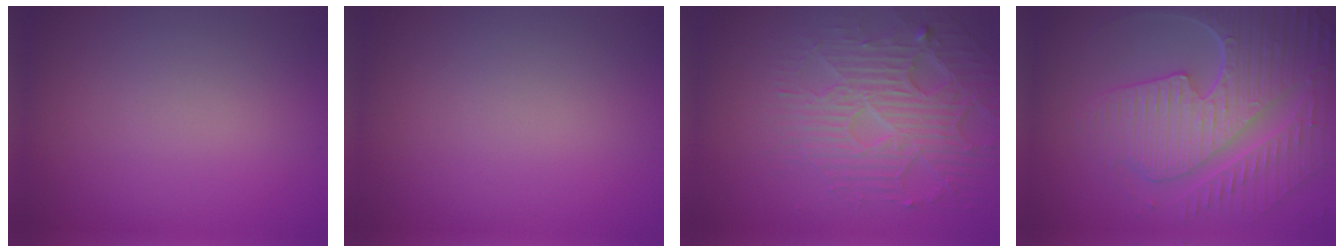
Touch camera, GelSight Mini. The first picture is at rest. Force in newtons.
{"total": 0.0}
{"total": 5.3, "press": 4.4, "slide": 3.0}
{"total": 8.8, "press": 6.3, "slide": 6.1}